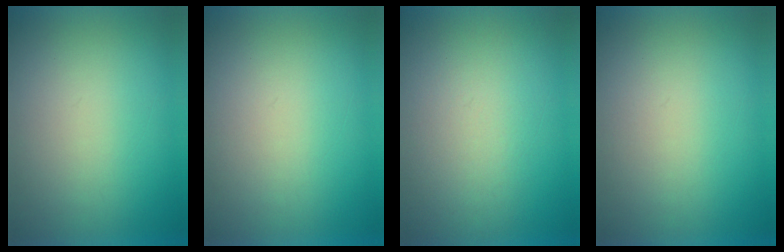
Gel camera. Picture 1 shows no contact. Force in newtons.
{"total": 1.0}
{"total": 4.5}
{"total": 1.2}